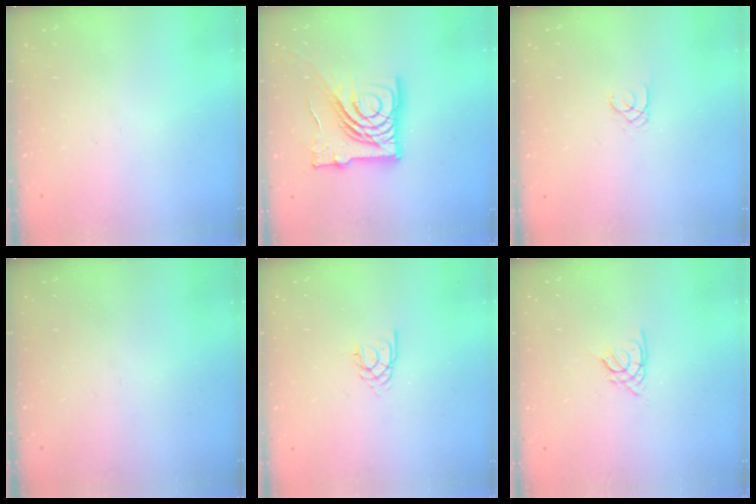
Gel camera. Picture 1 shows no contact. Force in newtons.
{"total": 22.2, "press": 22.1, "slide": 2.7}
{"total": 1.8, "press": 1.7, "slide": 0.2}
{"total": 0.0}
{"total": 2.3, "press": 2.3, "slide": 0.2}
{"total": 1.9, "press": 1.8, "slide": 0.5}